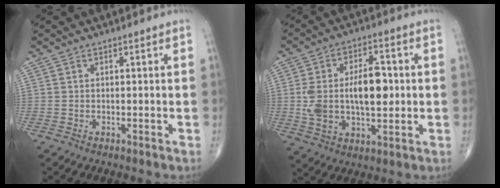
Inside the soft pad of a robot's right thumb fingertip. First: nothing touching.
{"total": 14.9, "force": [0.5, 7.5, 12.9], "torque": [-0.232, 0.013, 0.015]}